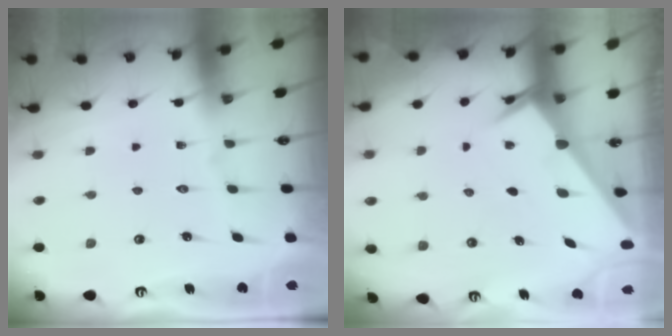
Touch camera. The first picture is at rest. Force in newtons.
{"total": 2.7, "press": 2.7, "slide": 0.2}